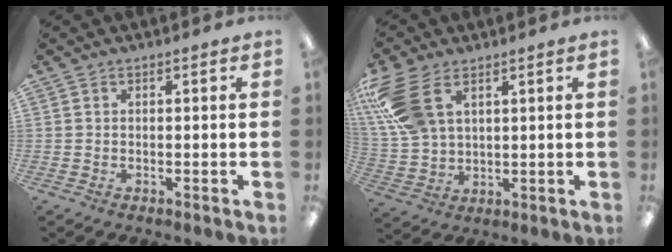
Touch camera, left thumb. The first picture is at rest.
{"total": 13.7, "force": [6.3, 8.1, 9.1], "torque": [-0.215, -0.010, 0.120]}